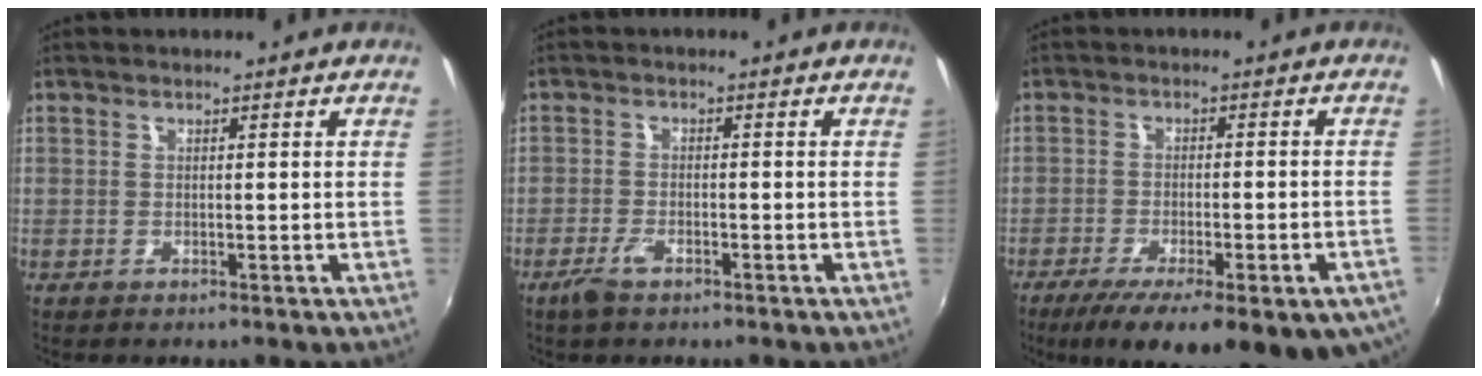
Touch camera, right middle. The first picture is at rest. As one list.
[{"total": 3.5, "force": [-2.4, 1.2, 2.2], "torque": [-0.058, -0.005, -0.046]}, {"total": 20.0, "force": [-13.0, 6.0, 14.1], "torque": [-0.230, -0.058, -0.175]}]